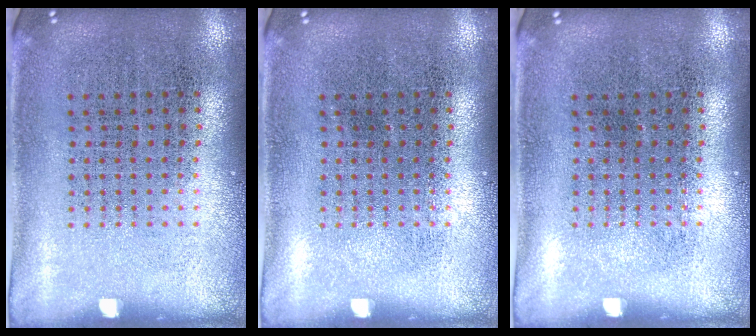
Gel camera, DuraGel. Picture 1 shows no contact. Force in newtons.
{"total": 0.0}
{"total": 0.0}